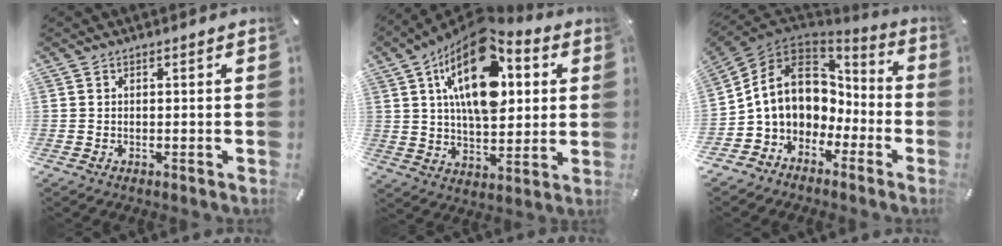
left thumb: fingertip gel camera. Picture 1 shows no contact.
{"total": 20.5, "force": [7.7, 11.3, 15.3], "torque": [-0.264, -0.029, 0.128]}
{"total": 13.6, "force": [1.1, 11.4, 7.4], "torque": [-0.167, -0.003, 0.018]}